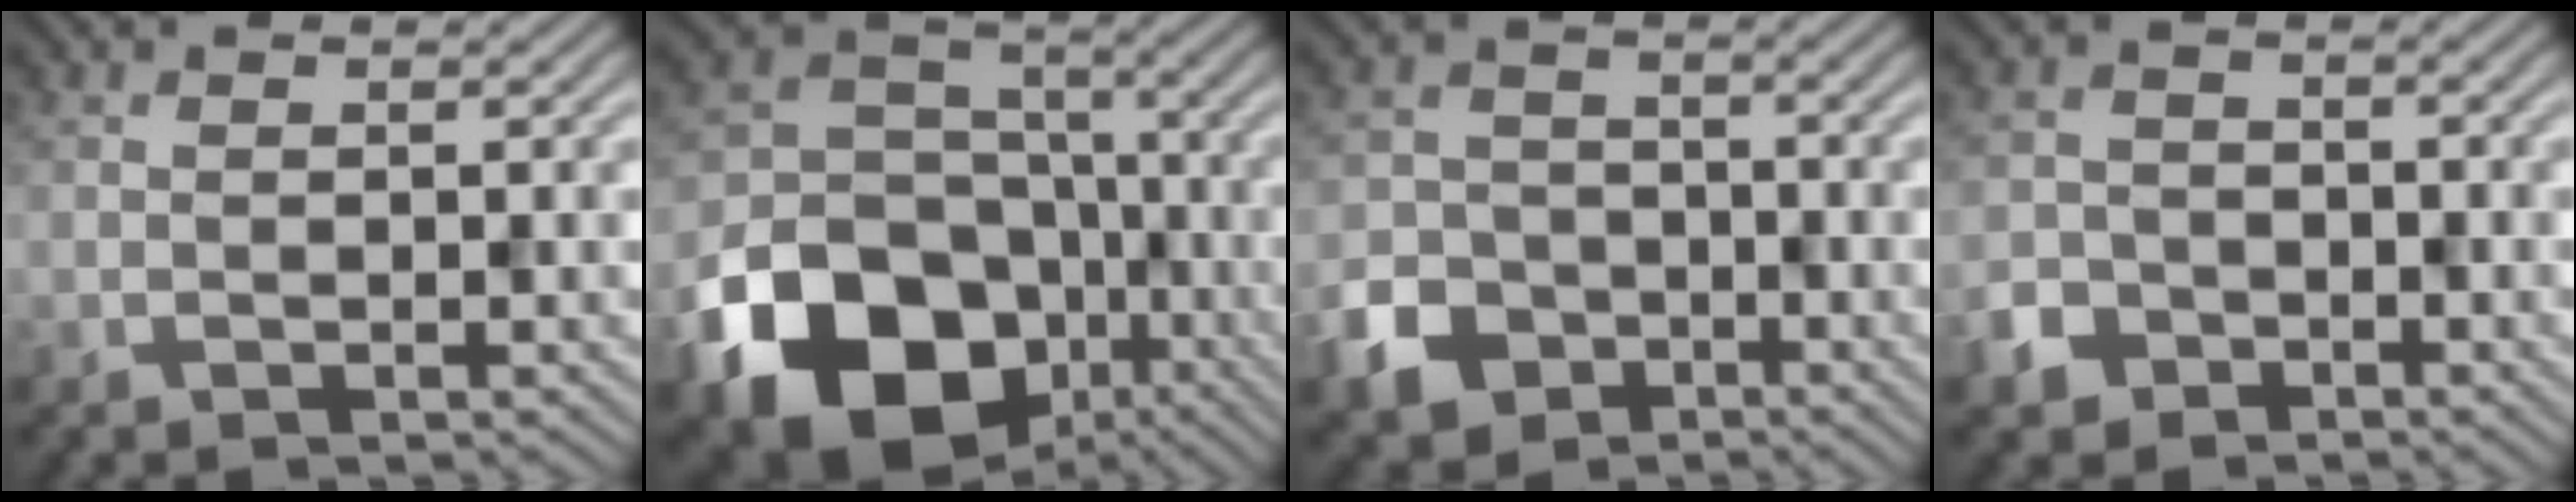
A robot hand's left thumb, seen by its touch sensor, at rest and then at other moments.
{"total": 20.6, "force": [-10.5, 15.5, 8.7], "torque": [-0.185, -0.067, -0.181]}
{"total": 6.5, "force": [-3.9, 4.7, 2.4], "torque": [-0.064, -0.010, -0.082]}
{"total": 3.4, "force": [-2.4, 2.3, 0.9], "torque": [-0.021, -0.003, -0.053]}